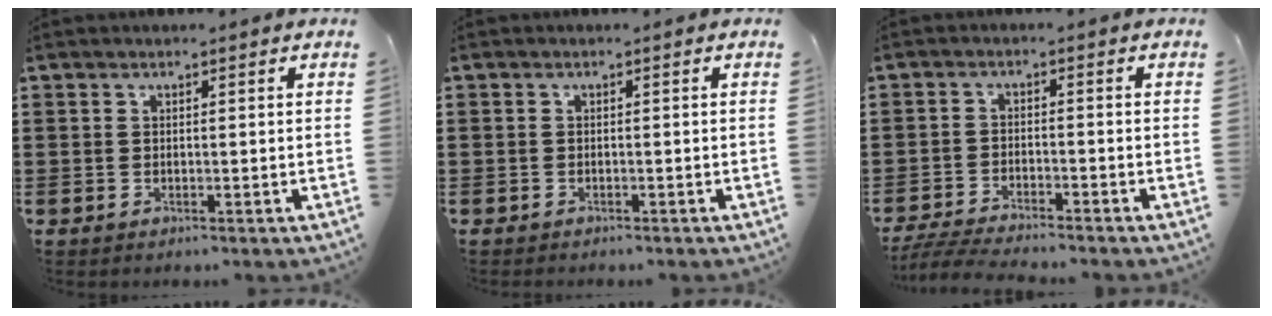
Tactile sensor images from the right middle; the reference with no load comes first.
{"total": 0.7, "force": [-0.6, 0.3, -0.1], "torque": [0.000, 0.001, -0.013]}
{"total": 4.2, "force": [-4.1, -0.1, 1.3], "torque": [-0.036, -0.014, -0.083]}